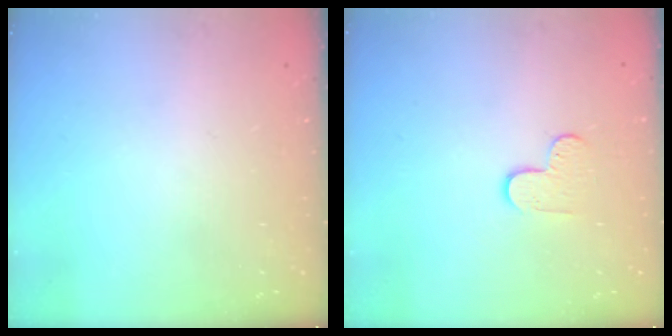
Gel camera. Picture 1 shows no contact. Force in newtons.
{"total": 4.5, "press": 4.5, "slide": 0.4}